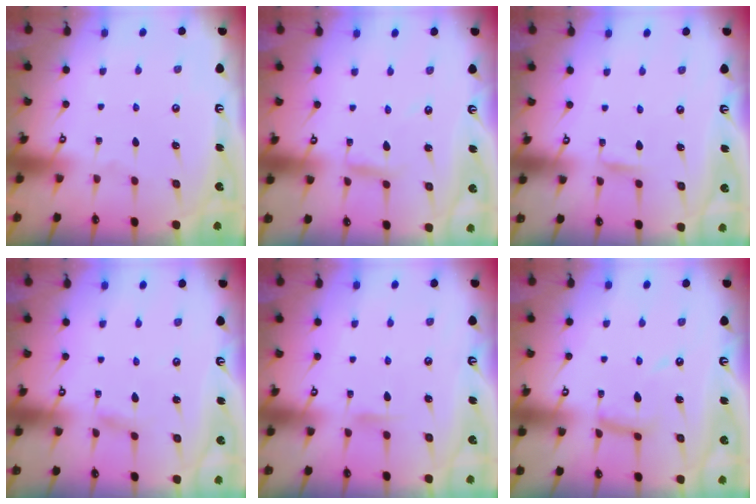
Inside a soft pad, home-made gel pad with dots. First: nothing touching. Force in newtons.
{"total": 3.1, "press": 3.1, "slide": 0.2}
{"total": 1.3, "press": 1.3, "slide": 0.2}
{"total": 2.3, "press": 2.3, "slide": 0.2}
{"total": 5.0, "press": 4.9, "slide": 0.5}
{"total": 9.3, "press": 9.3, "slide": 0.6}